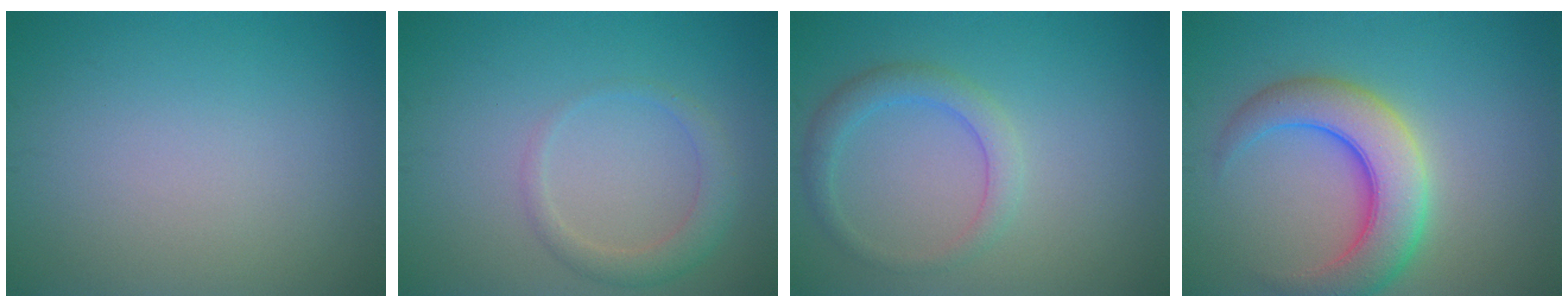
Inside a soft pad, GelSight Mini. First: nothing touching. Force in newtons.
{"total": 2.2, "press": 2.2, "slide": 0.3}
{"total": 2.6, "press": 2.6, "slide": 0.2}
{"total": 6.9, "press": 6.9, "slide": 0.3}